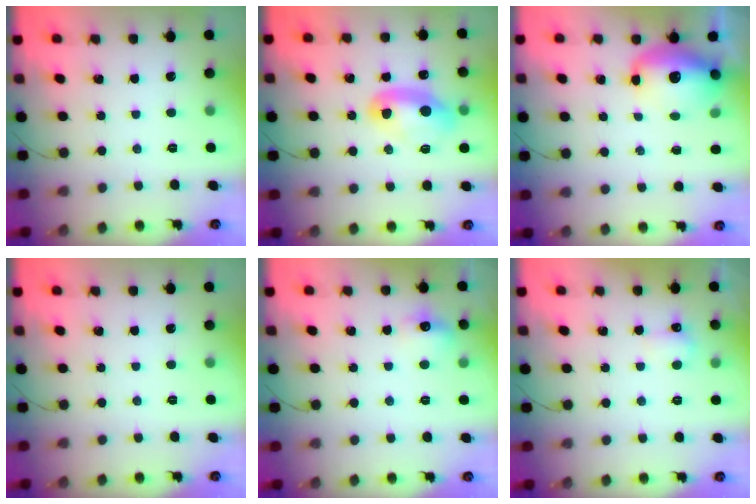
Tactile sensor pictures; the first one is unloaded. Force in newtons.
{"total": 10.4, "press": 10.4, "slide": 1.0}
{"total": 12.5, "press": 12.1, "slide": 2.9}
{"total": 0.0}
{"total": 7.2, "press": 7.0, "slide": 1.6}
{"total": 3.2, "press": 3.0, "slide": 1.0}